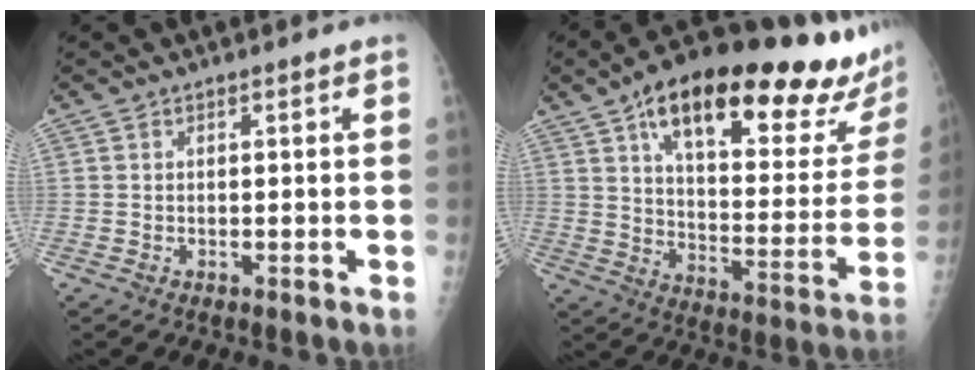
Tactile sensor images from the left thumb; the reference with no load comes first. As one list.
[{"total": 31.8, "force": [20.0, 10.2, 22.5], "torque": [-0.291, -0.044, 0.285]}]